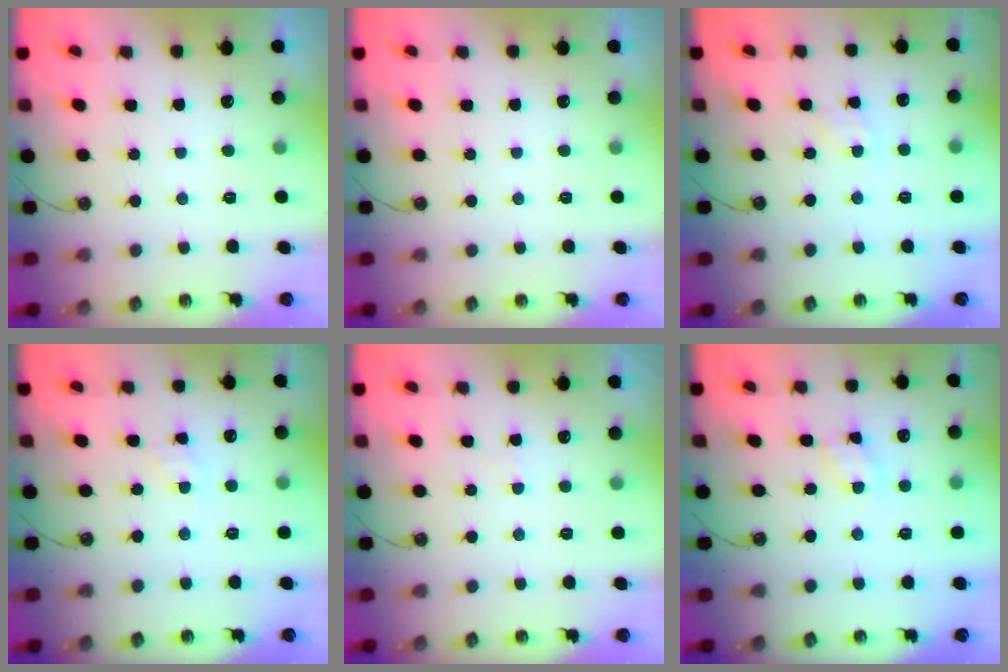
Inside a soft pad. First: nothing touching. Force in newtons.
{"total": 0.0}
{"total": 2.1, "press": 2.1, "slide": 0.4}
{"total": 2.6, "press": 2.6, "slide": 0.4}
{"total": 1.9, "press": 1.9, "slide": 0.3}
{"total": 4.4, "press": 4.3, "slide": 0.5}